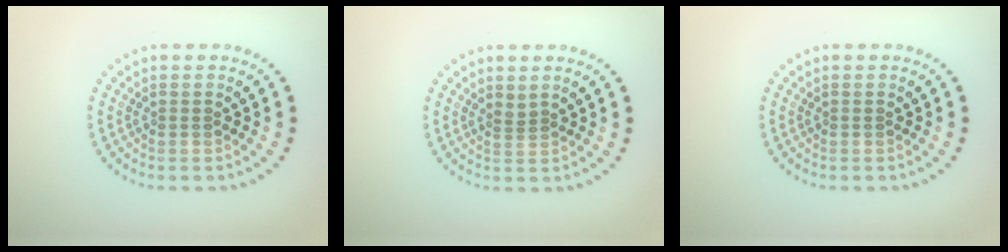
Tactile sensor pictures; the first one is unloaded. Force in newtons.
{"total": 0.7, "press": 0.4, "slide": 0.6}
{"total": 0.0}